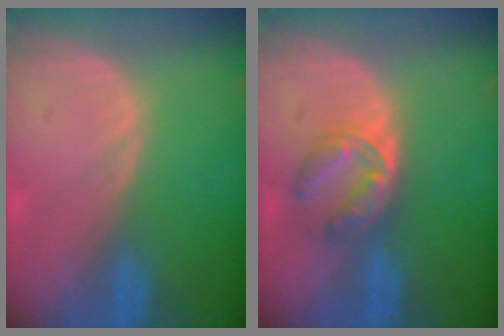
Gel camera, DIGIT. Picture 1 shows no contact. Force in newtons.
{"total": 5.6, "press": 5.4, "slide": 1.4}